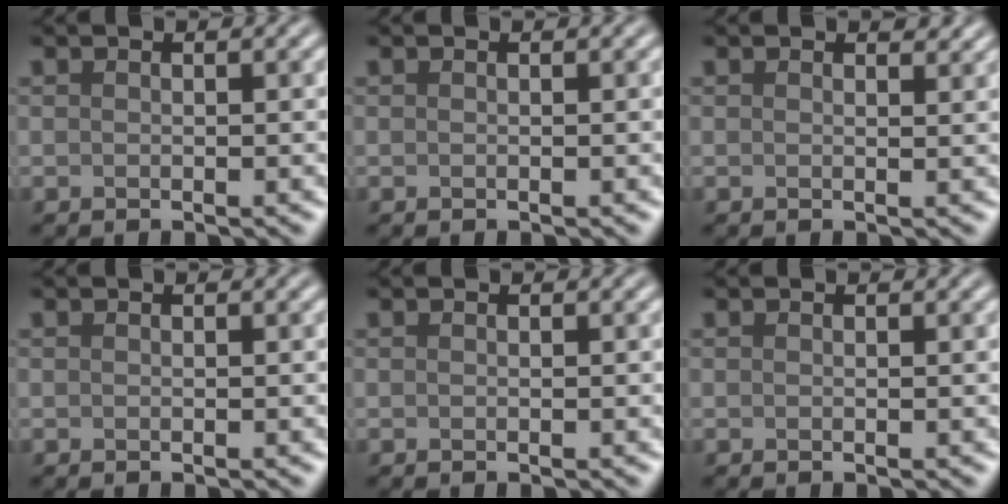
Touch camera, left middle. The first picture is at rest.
{"total": 0.0}
{"total": 0.8, "force": [0.8, 0.2, 0.3], "torque": [-0.004, -0.002, 0.013]}
{"total": 0.0}
{"total": 0.0}
{"total": 0.0}